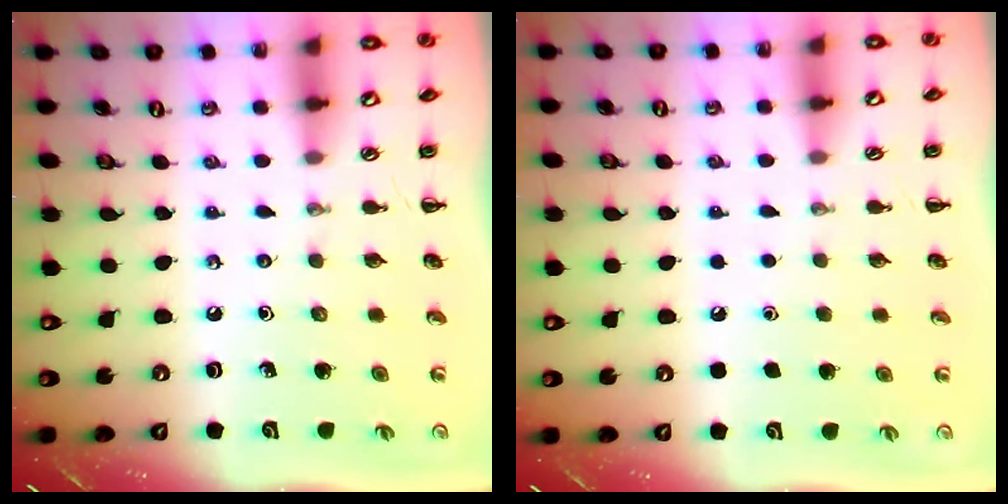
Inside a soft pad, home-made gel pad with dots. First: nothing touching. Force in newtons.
{"total": 1.6, "press": 1.6, "slide": 0.1}